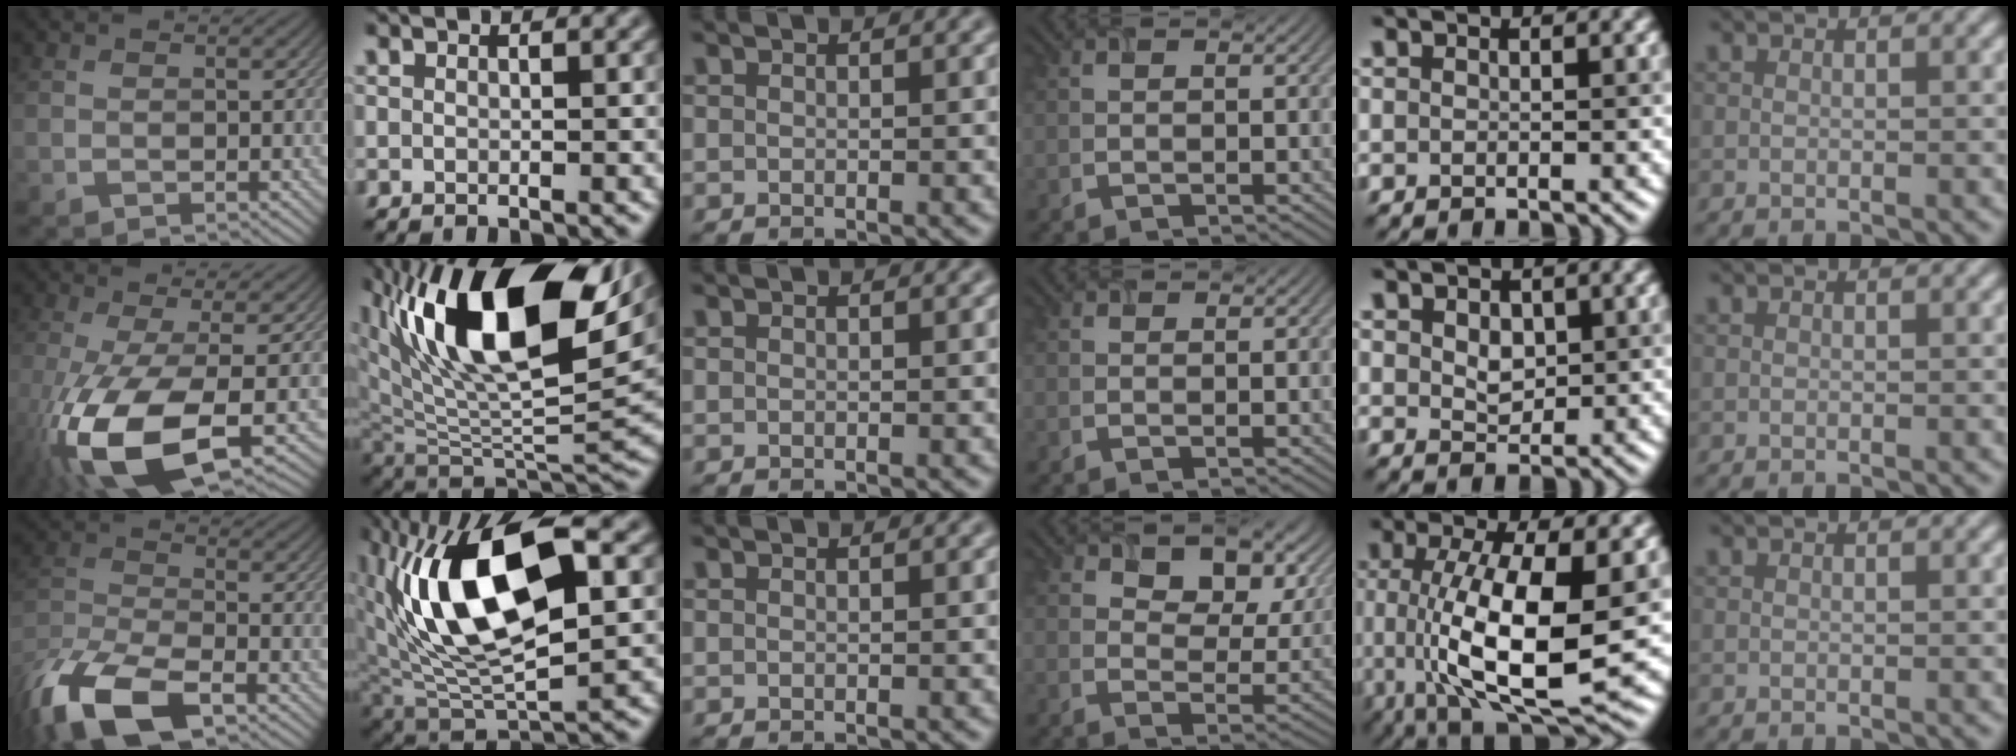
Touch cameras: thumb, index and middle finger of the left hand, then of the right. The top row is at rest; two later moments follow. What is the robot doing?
{"motion": "extract", "object": "airpods case & airpods"}